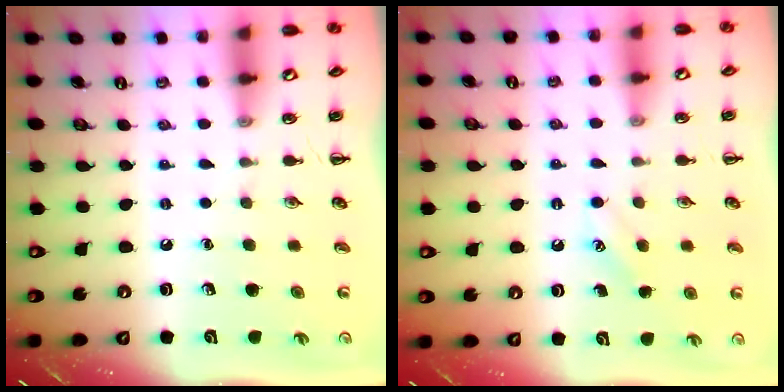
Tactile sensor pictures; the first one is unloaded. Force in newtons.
{"total": 5.5, "press": 5.3, "slide": 1.4}